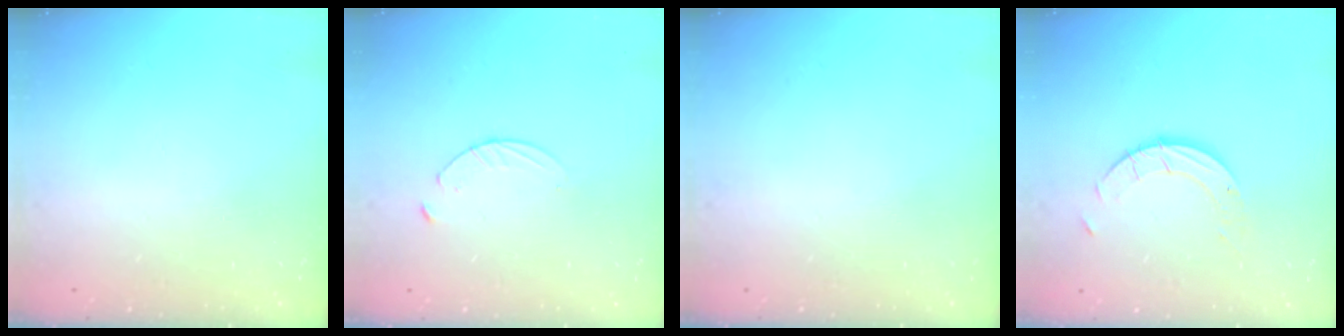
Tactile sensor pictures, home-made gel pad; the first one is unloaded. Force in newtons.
{"total": 3.1, "press": 3.1, "slide": 0.3}
{"total": 0.0}
{"total": 5.6, "press": 5.6, "slide": 0.1}